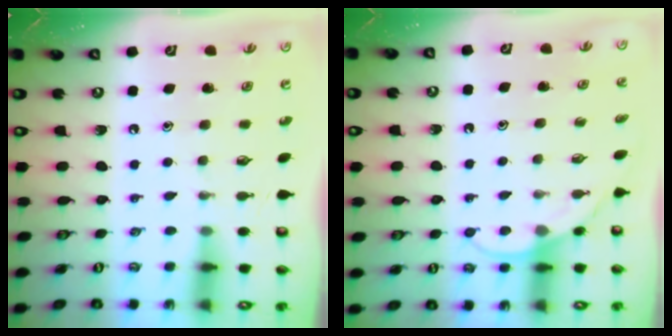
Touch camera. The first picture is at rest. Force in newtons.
{"total": 6.5, "press": 6.5, "slide": 0.5}